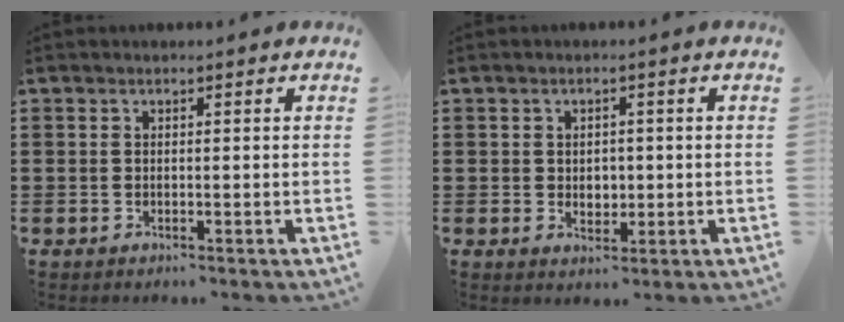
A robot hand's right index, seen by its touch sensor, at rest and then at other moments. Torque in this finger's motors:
{"motor_torque": [0.94, 0.25, 0.04, 0.06]}